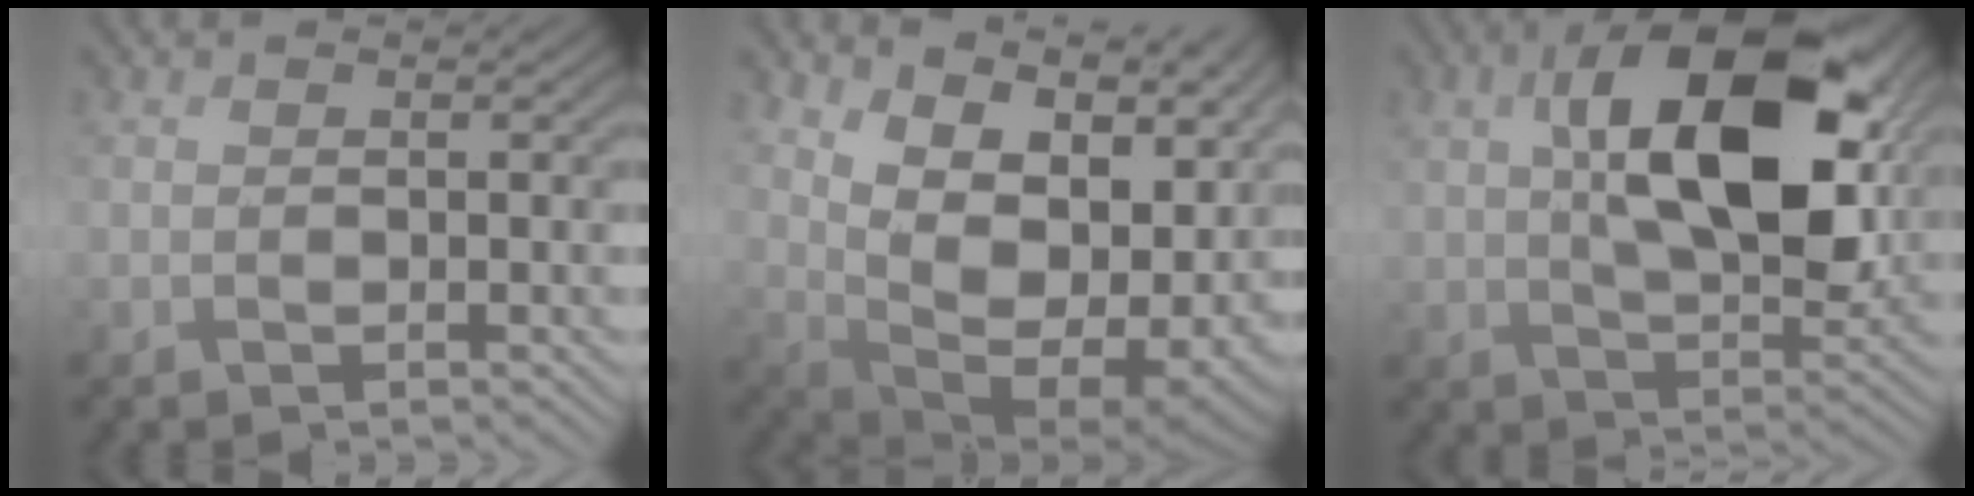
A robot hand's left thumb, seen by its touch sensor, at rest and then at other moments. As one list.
[{"total": 16.1, "force": [3.0, 8.9, 13.1], "torque": [-0.210, -0.016, 0.092]}, {"total": 14.9, "force": [4.0, 7.8, 12.0], "torque": [-0.218, 0.003, 0.074]}]